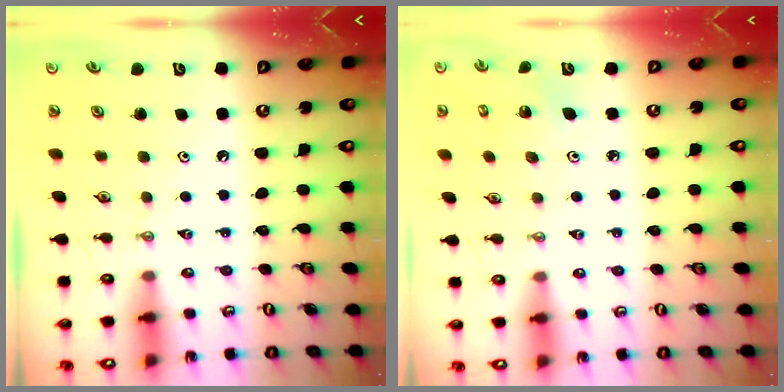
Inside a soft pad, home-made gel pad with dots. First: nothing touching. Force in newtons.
{"total": 2.1, "press": 2.1, "slide": 0.1}